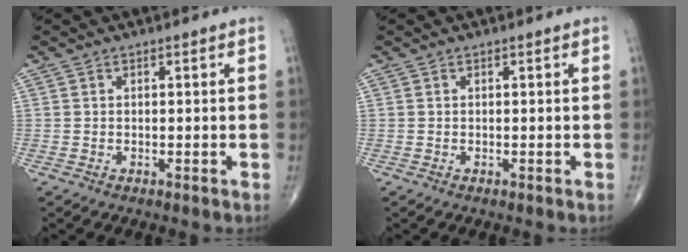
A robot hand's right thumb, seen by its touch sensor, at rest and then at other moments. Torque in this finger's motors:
{"motor_torque": [0.00, 0.00, 0.08, 0.08, 0.00]}